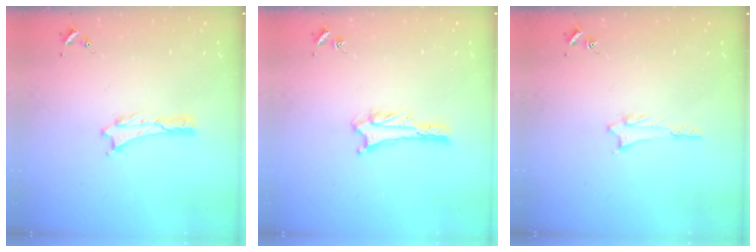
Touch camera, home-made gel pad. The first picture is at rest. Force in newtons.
{"total": 2.7, "press": 2.7, "slide": 0.2}
{"total": 1.4, "press": 1.4, "slide": 0.2}